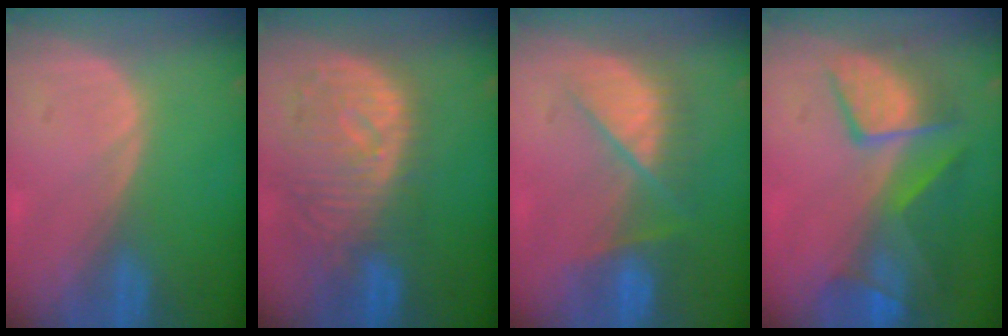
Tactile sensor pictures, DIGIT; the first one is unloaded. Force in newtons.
{"total": 11.0, "press": 9.7, "slide": 5.3}
{"total": 7.2, "press": 7.1, "slide": 0.6}
{"total": 9.4, "press": 8.6, "slide": 3.8}